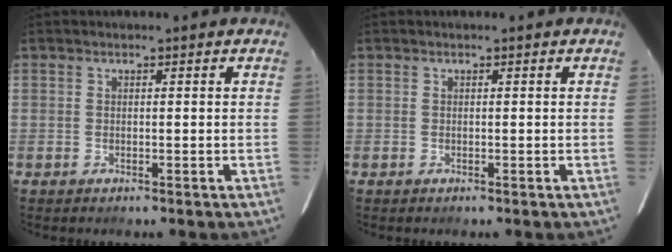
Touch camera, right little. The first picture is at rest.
{"total": 0.0}